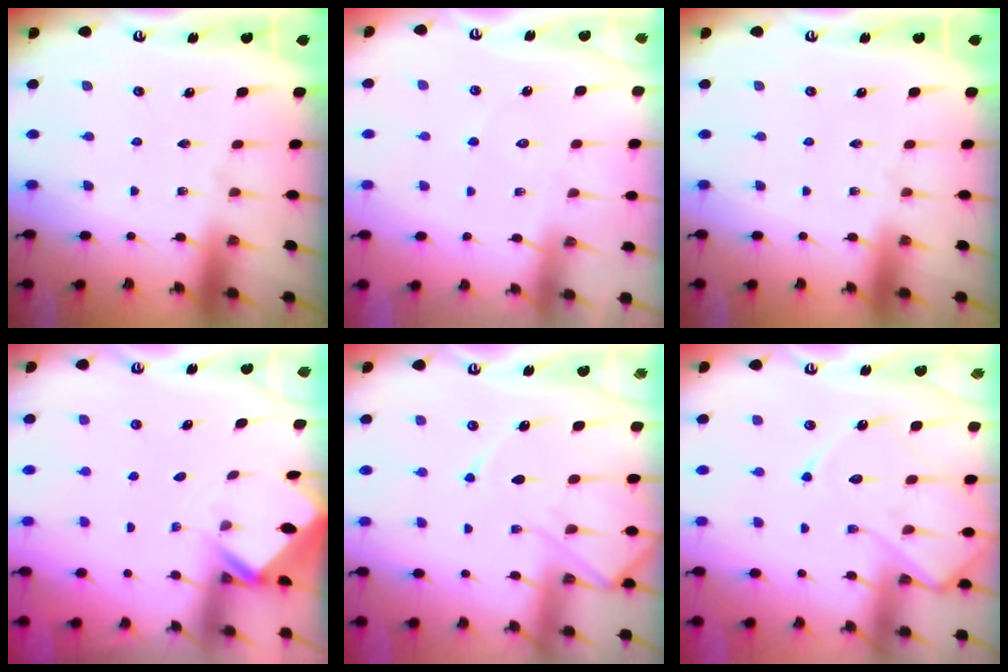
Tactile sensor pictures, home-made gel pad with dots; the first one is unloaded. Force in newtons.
{"total": 3.9, "press": 3.9, "slide": 0.4}
{"total": 0.0}
{"total": 2.6, "press": 2.6, "slide": 0.2}
{"total": 9.9, "press": 9.9, "slide": 1.0}
{"total": 12.9, "press": 12.8, "slide": 1.2}